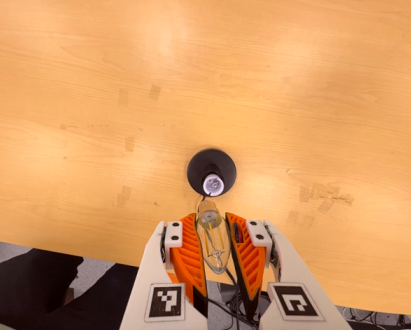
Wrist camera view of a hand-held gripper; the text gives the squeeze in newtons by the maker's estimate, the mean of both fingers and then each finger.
{"total": 21.9, "left": 24.3, "right": 19.5}